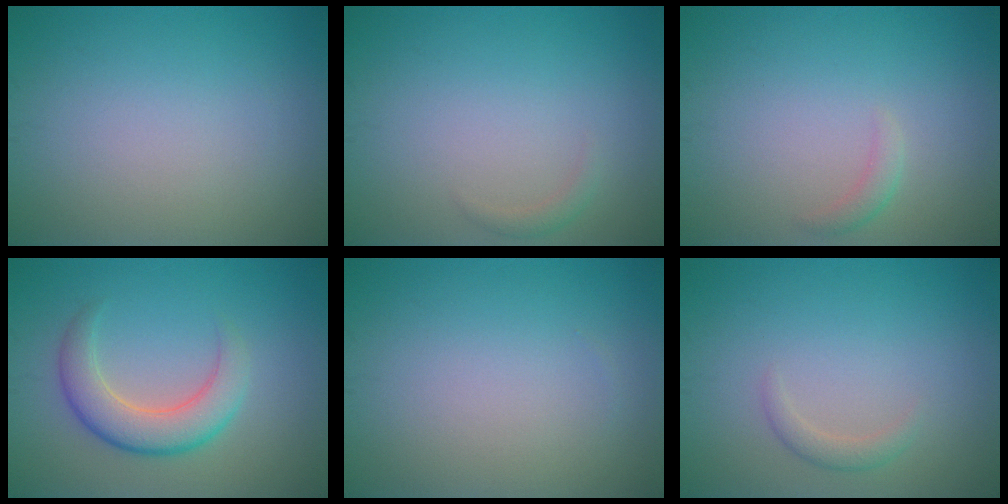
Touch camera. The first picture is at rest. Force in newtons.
{"total": 0.8, "press": 0.8, "slide": 0.1}
{"total": 1.1, "press": 1.1, "slide": 0.0}
{"total": 4.8, "press": 4.7, "slide": 0.4}
{"total": 0.0}
{"total": 1.3, "press": 1.3, "slide": 0.1}